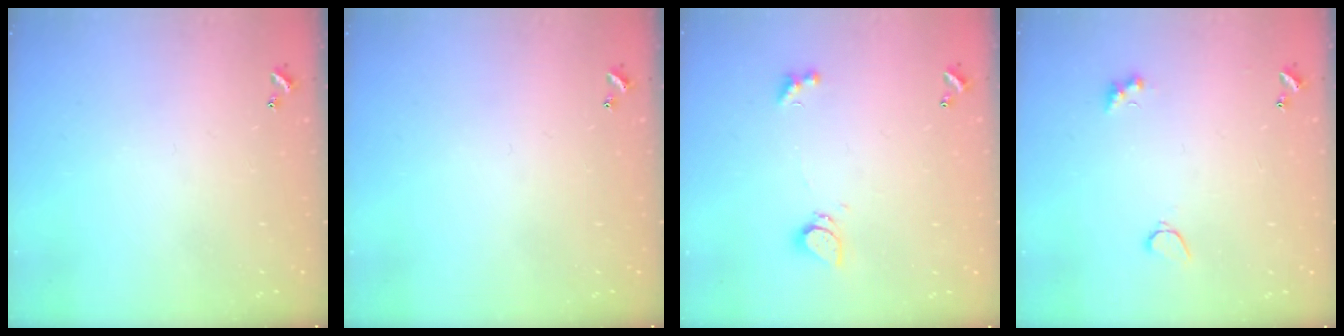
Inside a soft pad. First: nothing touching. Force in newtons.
{"total": 0.0}
{"total": 1.0, "press": 0.9, "slide": 0.4}
{"total": 3.5, "press": 3.3, "slide": 0.9}